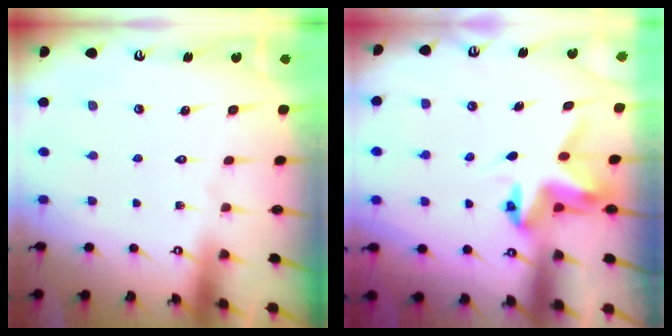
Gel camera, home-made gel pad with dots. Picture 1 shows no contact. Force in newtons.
{"total": 5.0, "press": 5.0, "slide": 0.3}